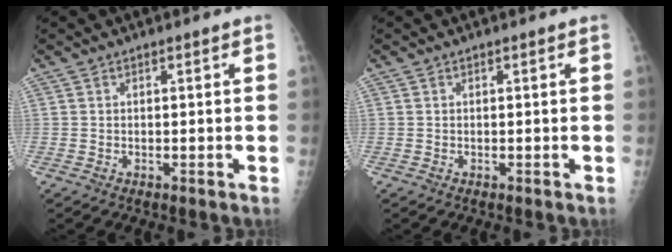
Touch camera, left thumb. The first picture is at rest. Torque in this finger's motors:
{"motor_torque": [0.01, 0.01, -0.02, -0.05, 0.00]}